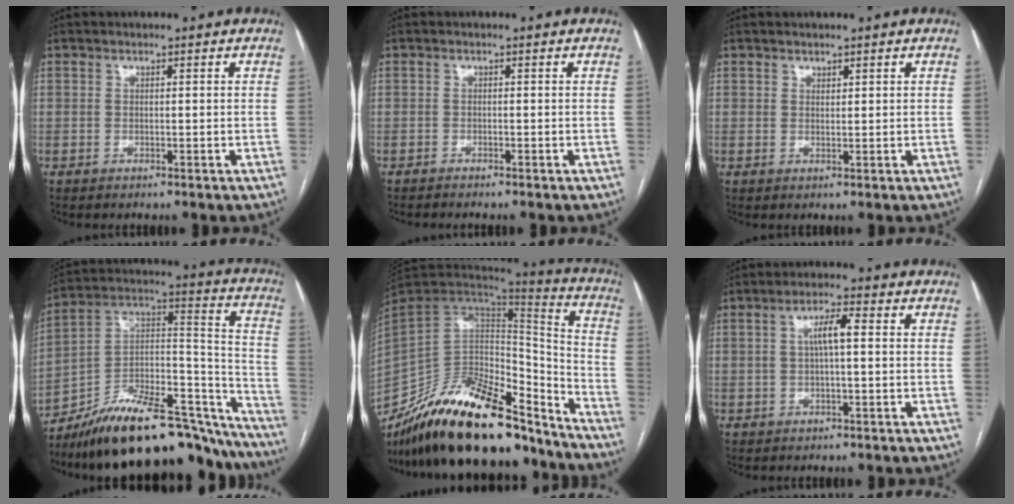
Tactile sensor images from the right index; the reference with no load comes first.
{"total": 2.1, "force": [-1.9, 0.5, 0.7], "torque": [-0.013, -0.004, -0.023]}
{"total": 0.8, "force": [0.6, 0.5, 0.2], "torque": [0.002, -0.003, 0.008]}
{"total": 32.7, "force": [-26.5, 9.9, 16.5], "torque": [-0.219, 0.031, -0.392]}
{"total": 34.5, "force": [-26.0, 11.3, 19.8], "torque": [-0.372, -0.044, -0.412]}
{"total": 4.2, "force": [0.3, 1.0, 4.1], "torque": [-0.077, 0.016, 0.005]}